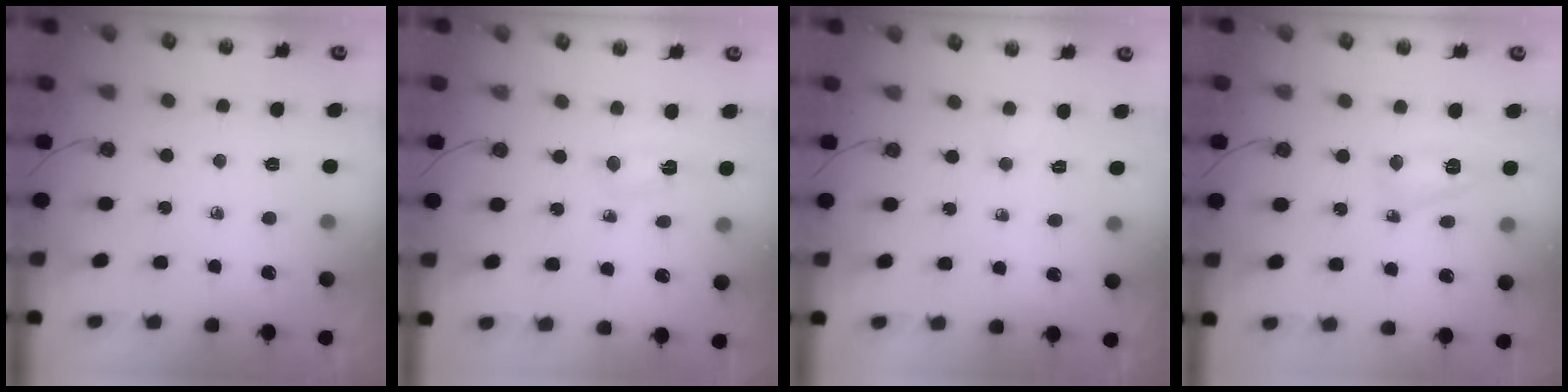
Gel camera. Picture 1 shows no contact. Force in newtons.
{"total": 2.9, "press": 1.6, "slide": 2.4}
{"total": 14.4, "press": 3.2, "slide": 14.0}
{"total": 5.5, "press": 5.4, "slide": 0.8}